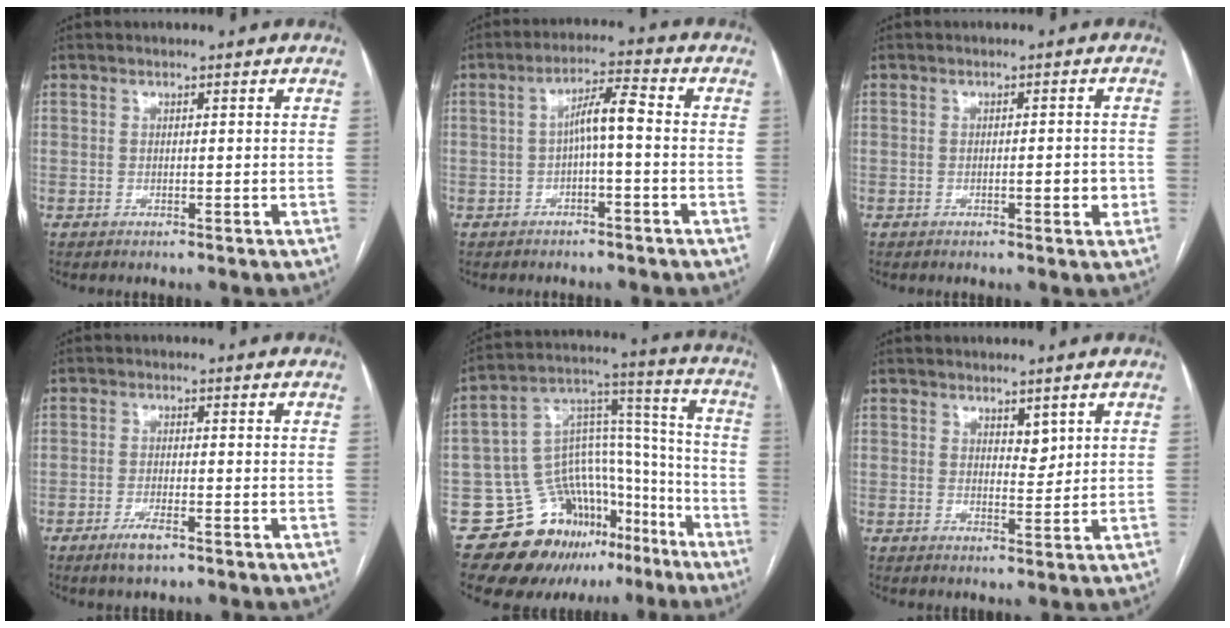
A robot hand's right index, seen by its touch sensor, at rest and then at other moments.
{"total": 5.0, "force": [-0.5, 0.6, 5.0], "torque": [-0.082, 0.021, -0.008]}
{"total": 2.7, "force": [-0.7, 0.7, 2.5], "torque": [-0.037, 0.000, -0.008]}
{"total": 3.4, "force": [-2.3, 0.7, 2.5], "torque": [-0.051, -0.002, -0.040]}
{"total": 19.1, "force": [-12.4, 12.2, 7.9], "torque": [-0.106, 0.096, -0.186]}
{"total": 2.3, "force": [1.4, 1.1, 1.4], "torque": [-0.021, -0.006, 0.026]}